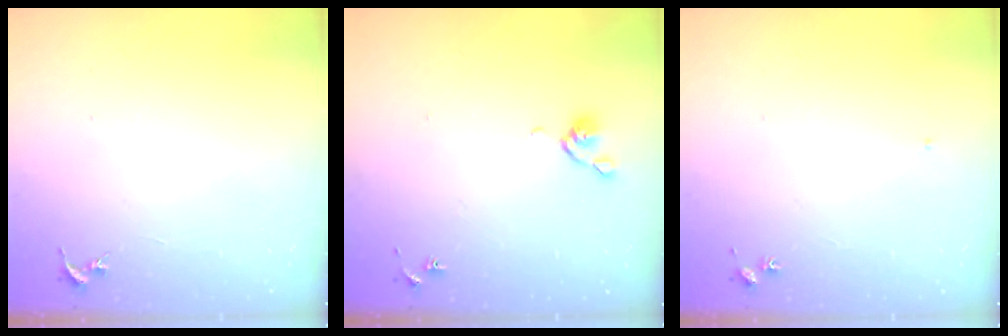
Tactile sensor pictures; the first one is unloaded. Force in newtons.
{"total": 4.8, "press": 4.6, "slide": 1.0}
{"total": 4.4, "press": 4.4, "slide": 0.5}